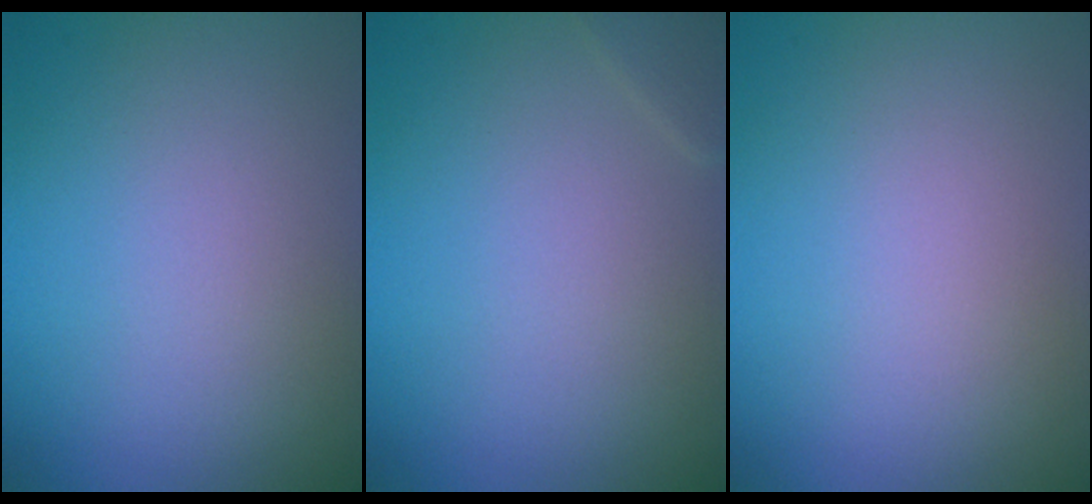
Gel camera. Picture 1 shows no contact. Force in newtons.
{"total": 0.8, "press": 0.8, "slide": 0.1}
{"total": 0.0}